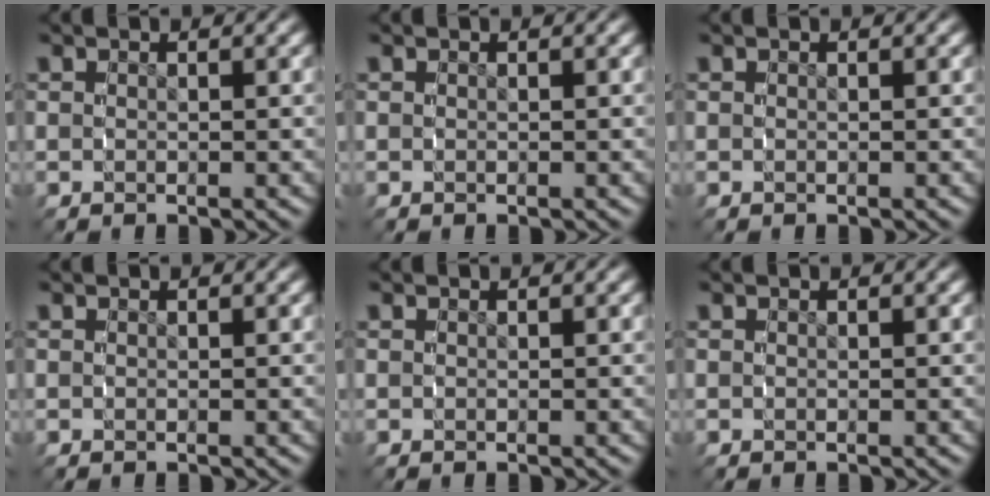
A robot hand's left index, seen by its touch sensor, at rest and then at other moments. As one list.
[{"total": 0.0}, {"total": 0.0}, {"total": 0.0}, {"total": 0.0}, {"total": 0.0}]